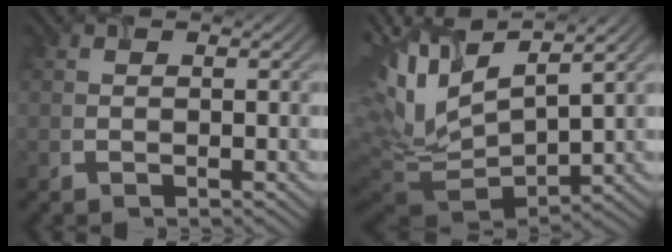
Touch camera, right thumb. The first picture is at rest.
{"total": 13.9, "force": [4.7, 5.4, 11.9], "torque": [-0.267, 0.002, 0.114]}